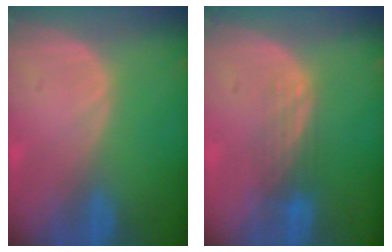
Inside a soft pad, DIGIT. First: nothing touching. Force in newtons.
{"total": 3.7, "press": 3.0, "slide": 2.2}